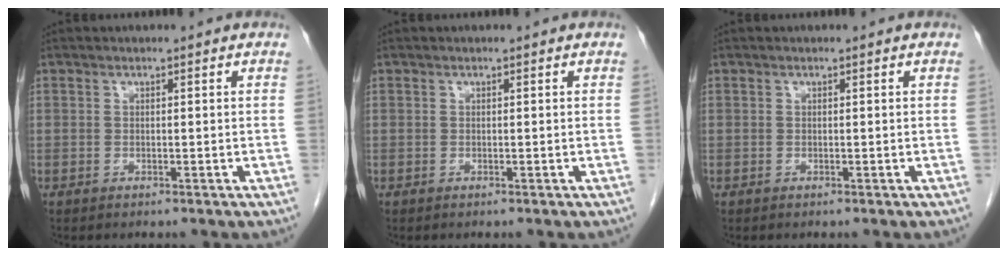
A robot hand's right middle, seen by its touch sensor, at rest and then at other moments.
{"total": 0.0}
{"total": 0.0}